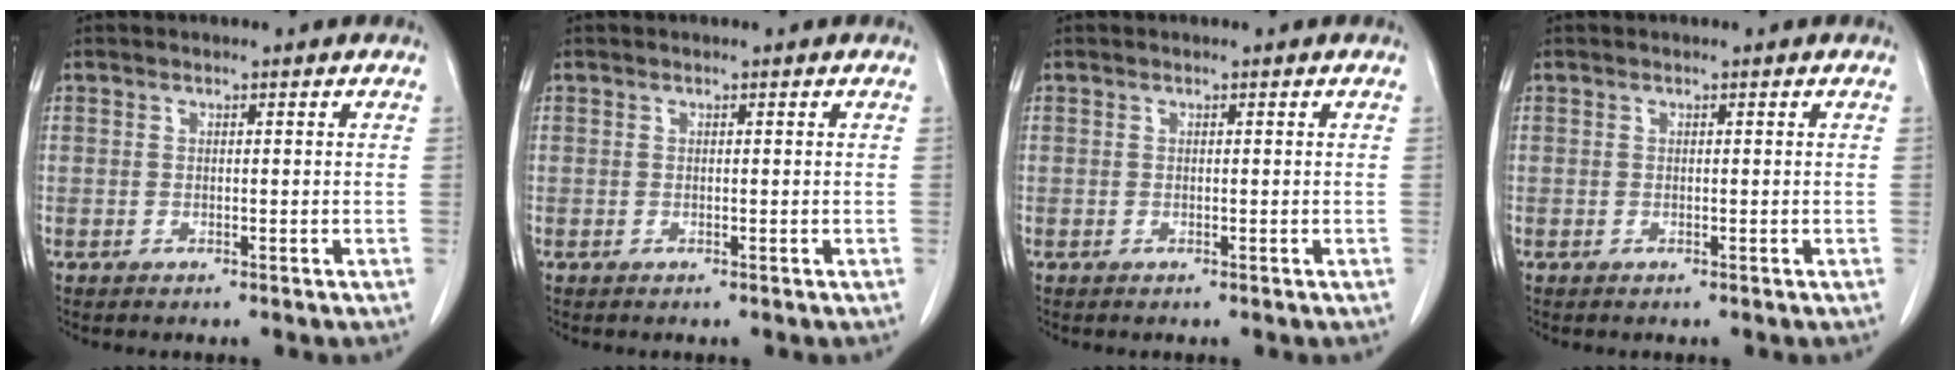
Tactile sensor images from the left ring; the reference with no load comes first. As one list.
[{"total": 0.0}, {"total": 0.0}, {"total": 0.0}]